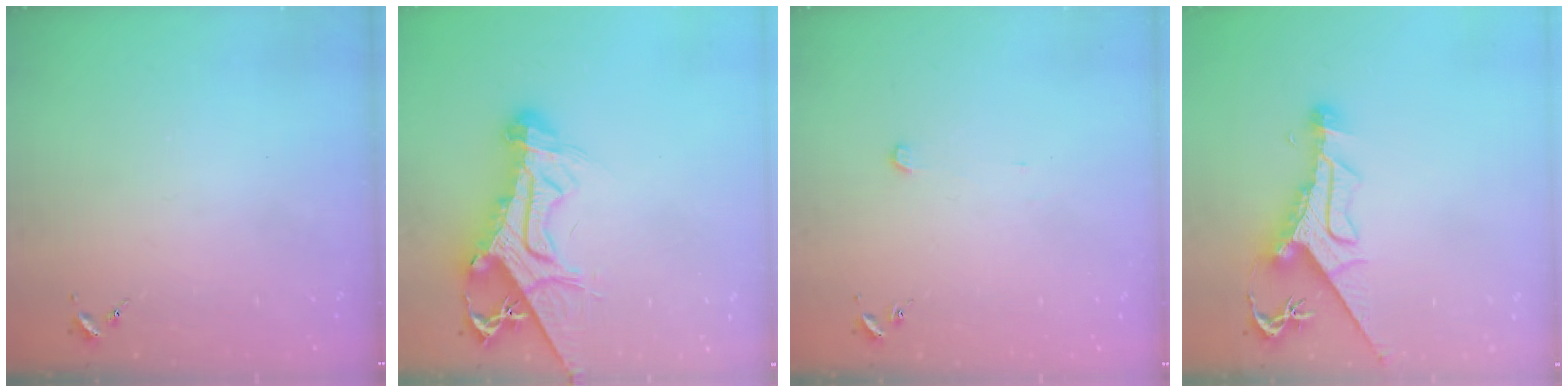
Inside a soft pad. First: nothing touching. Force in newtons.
{"total": 18.9, "press": 18.8, "slide": 2.1}
{"total": 2.5, "press": 2.5, "slide": 0.1}
{"total": 11.4, "press": 11.4, "slide": 1.3}